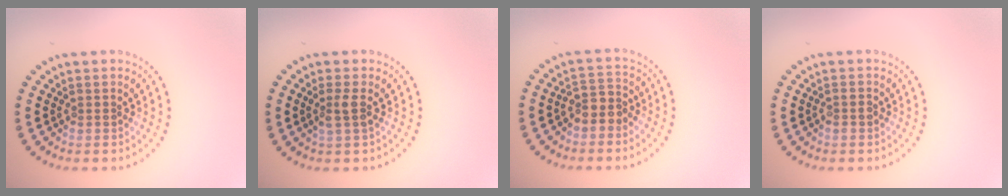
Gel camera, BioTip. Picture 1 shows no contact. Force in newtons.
{"total": 1.6, "press": 1.4, "slide": 0.8}
{"total": 2.1, "press": 1.8, "slide": 1.1}
{"total": 0.9, "press": 0.8, "slide": 0.5}